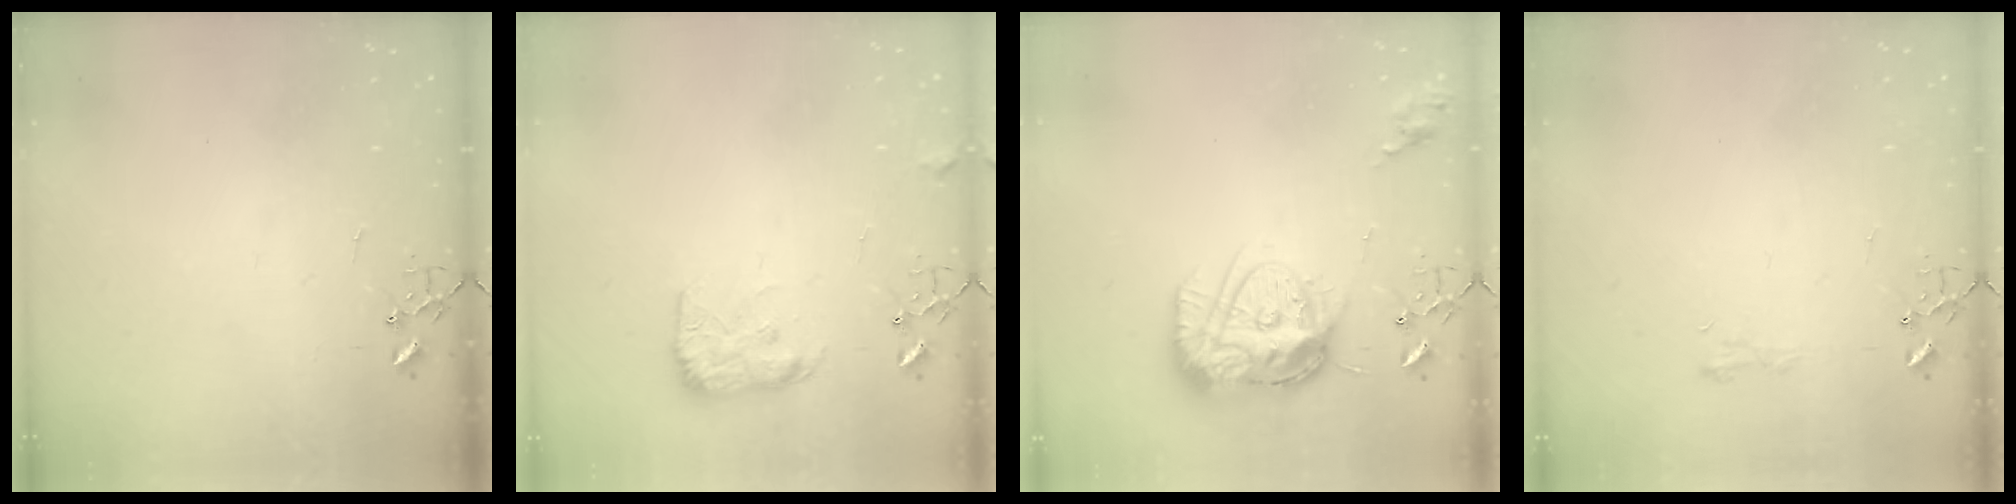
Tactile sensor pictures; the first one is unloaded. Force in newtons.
{"total": 10.8, "press": 10.8, "slide": 0.4}
{"total": 15.2, "press": 15.1, "slide": 1.5}
{"total": 5.6, "press": 5.6, "slide": 0.6}